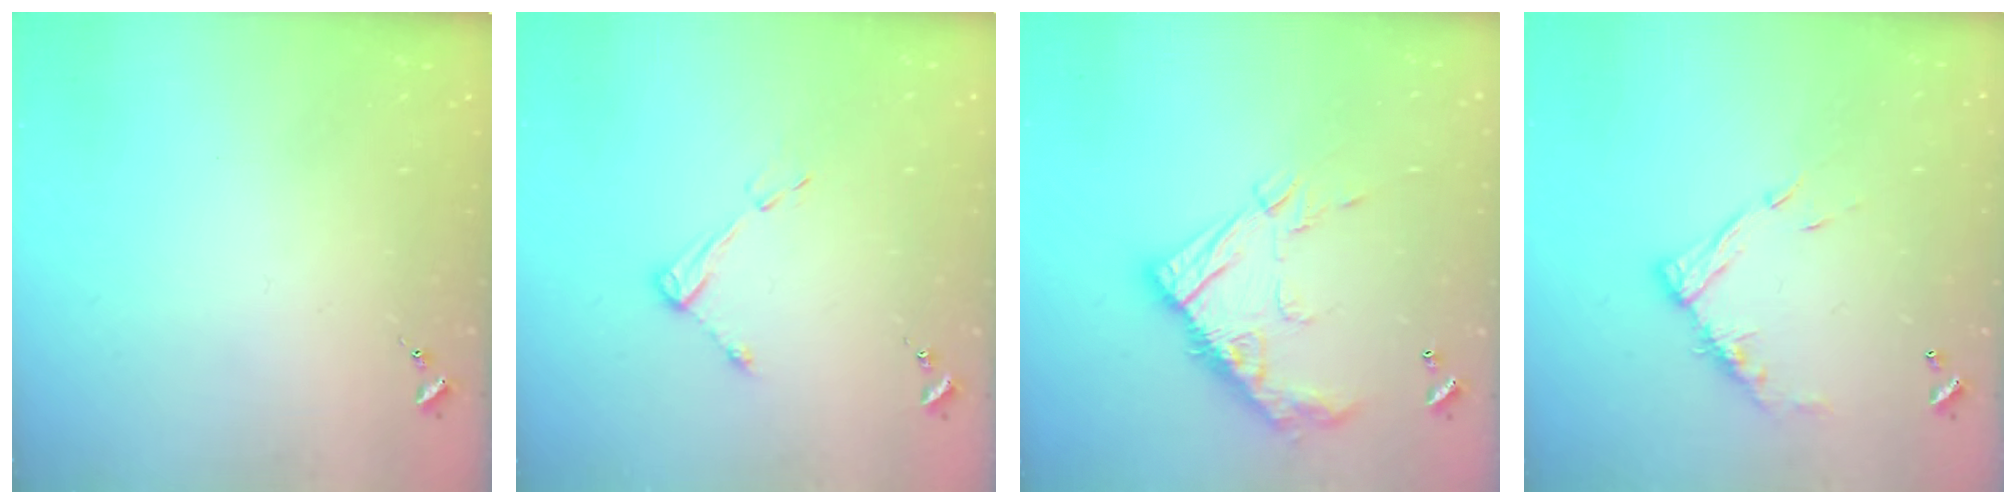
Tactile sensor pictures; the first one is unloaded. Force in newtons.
{"total": 6.0, "press": 5.9, "slide": 0.6}
{"total": 15.9, "press": 15.9, "slide": 0.8}
{"total": 12.1, "press": 12.1, "slide": 1.1}